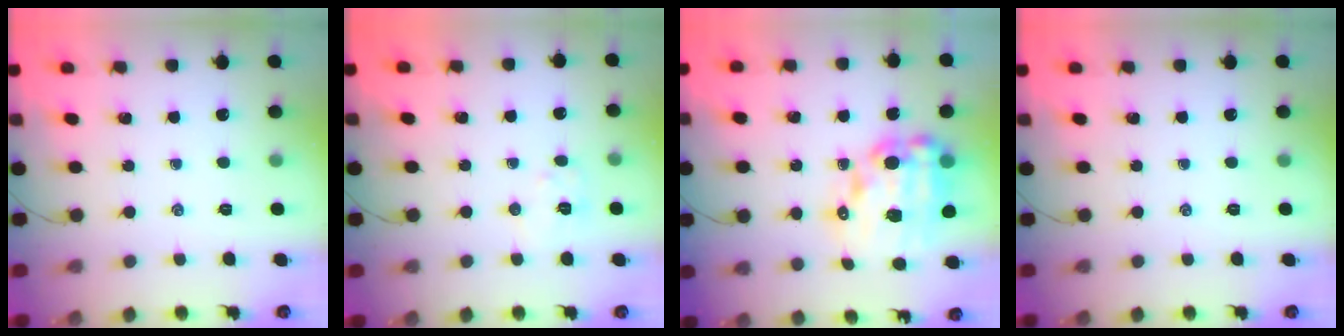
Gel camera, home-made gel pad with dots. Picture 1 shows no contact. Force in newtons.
{"total": 6.1, "press": 6.0, "slide": 1.1}
{"total": 17.1, "press": 16.7, "slide": 3.8}
{"total": 0.0}